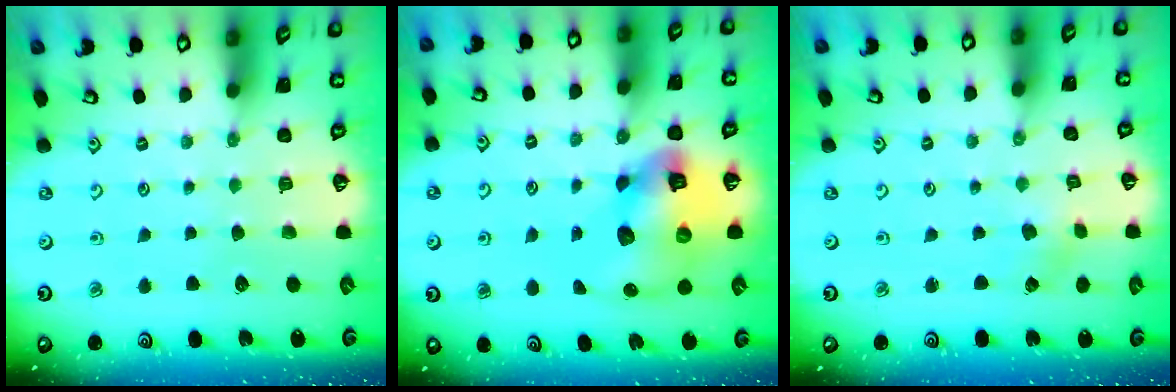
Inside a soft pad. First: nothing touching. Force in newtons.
{"total": 15.1, "press": 15.0, "slide": 2.1}
{"total": 1.2, "press": 1.2, "slide": 0.1}